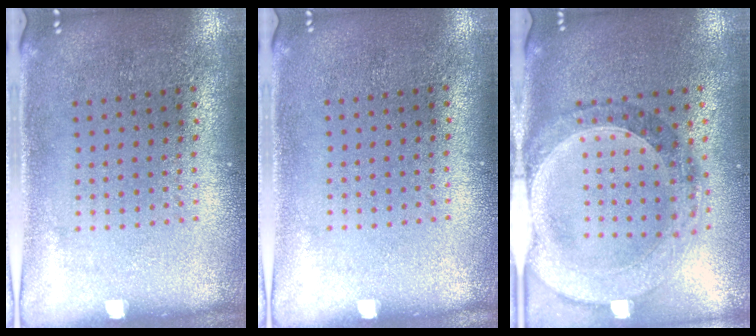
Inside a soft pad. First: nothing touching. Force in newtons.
{"total": 0.0}
{"total": 1.5, "press": 1.4, "slide": 0.4}